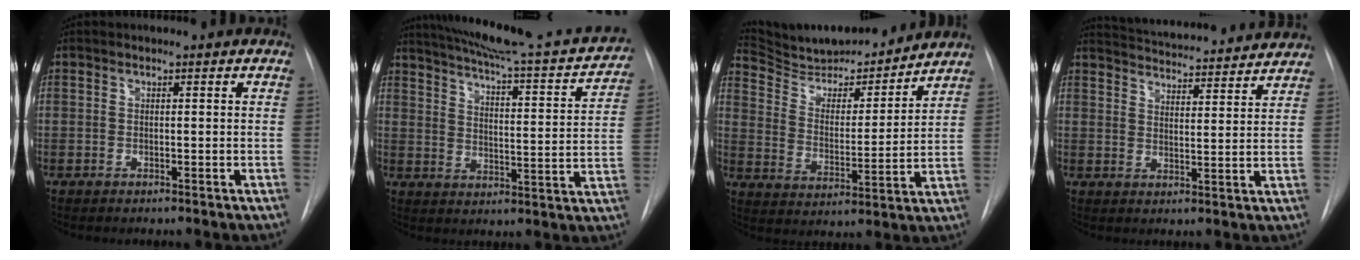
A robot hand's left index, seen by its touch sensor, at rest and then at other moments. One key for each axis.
{"total": 23.9, "fx": 21.2, "fy": 3.0, "fz": 10.6, "tx": -0.159, "ty": -0.027, "tz": 0.273}
{"total": 17.5, "fx": 16.5, "fy": 2.8, "fz": 5.1, "tx": -0.086, "ty": -0.008, "tz": 0.264}
{"total": 19.6, "fx": 18.5, "fy": 2.6, "fz": 5.9, "tx": -0.097, "ty": 0.005, "tz": 0.246}